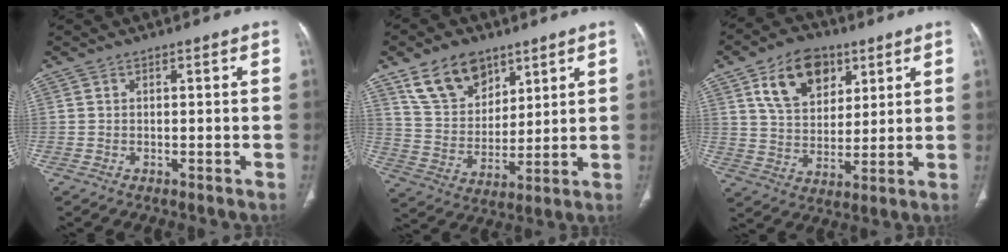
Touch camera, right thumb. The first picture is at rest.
{"total": 13.2, "force": [8.3, 8.3, 6.0], "torque": [-0.081, -0.038, 0.162]}
{"total": 13.5, "force": [6.4, 8.9, 7.9], "torque": [-0.103, -0.019, 0.118]}